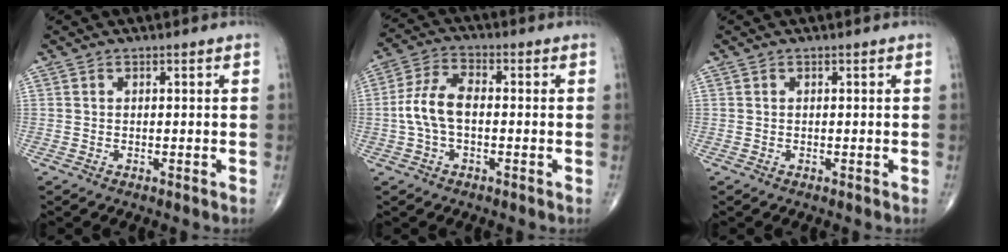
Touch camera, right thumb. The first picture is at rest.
{"total": 7.9, "force": [-0.8, 4.2, 6.7], "torque": [-0.143, 0.026, -0.022]}
{"total": 0.0}